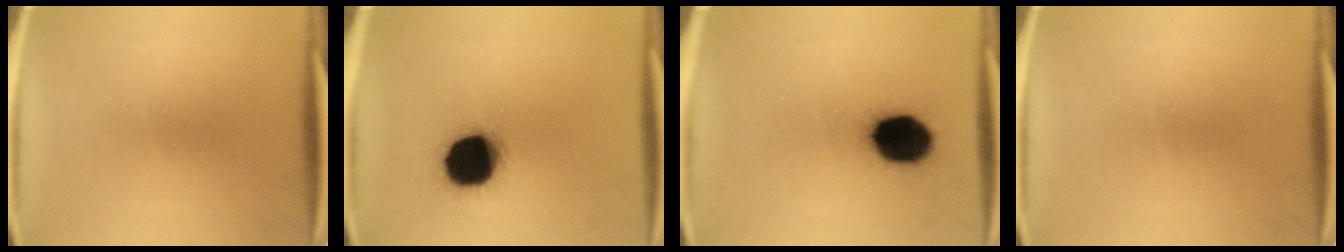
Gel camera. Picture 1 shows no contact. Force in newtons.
{"total": 18.5}
{"total": 15.6}
{"total": 0.0}